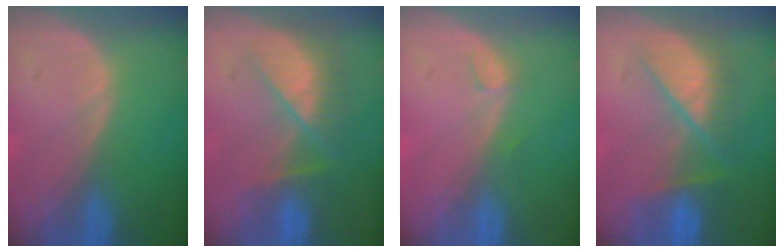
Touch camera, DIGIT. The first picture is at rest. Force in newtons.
{"total": 8.0, "press": 7.1, "slide": 3.6}
{"total": 1.3, "press": 1.1, "slide": 0.5}
{"total": 7.2, "press": 7.1, "slide": 0.6}